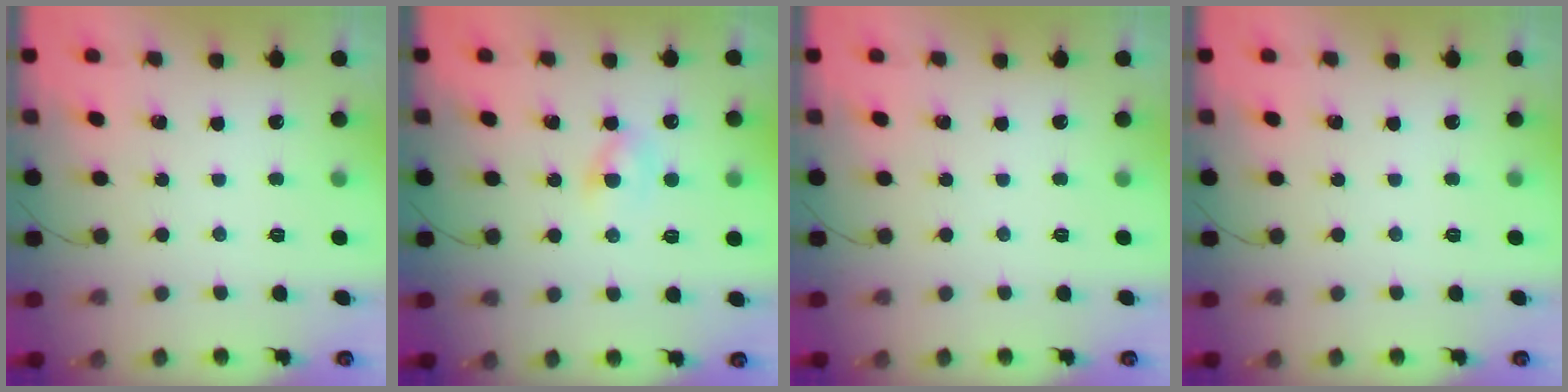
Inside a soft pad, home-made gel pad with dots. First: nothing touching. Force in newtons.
{"total": 2.4, "press": 2.2, "slide": 1.0}
{"total": 0.0}
{"total": 0.0}